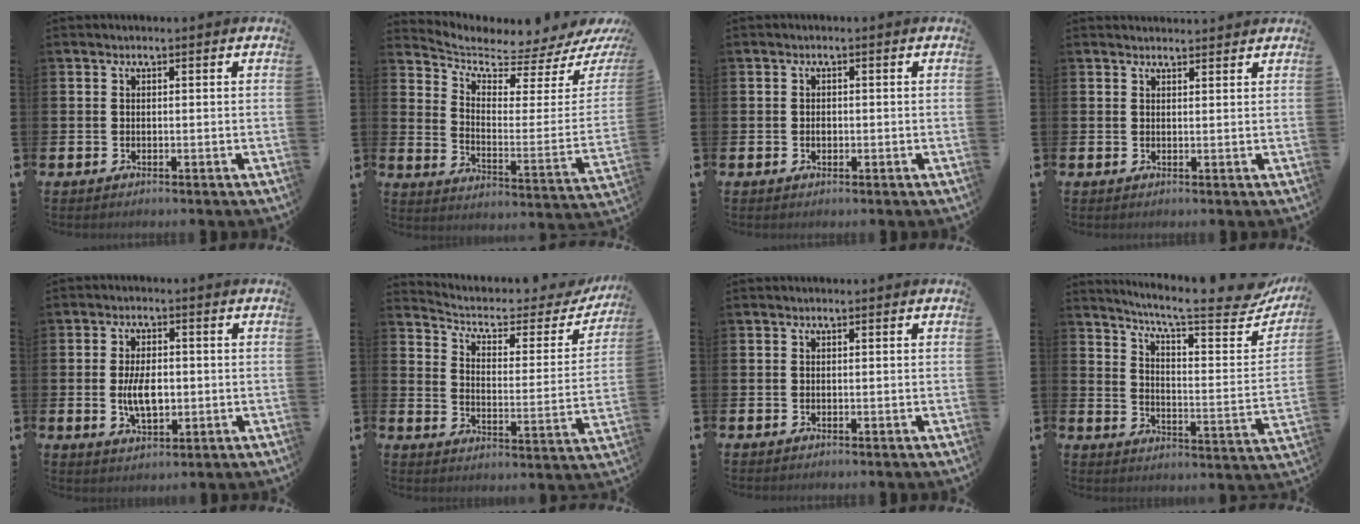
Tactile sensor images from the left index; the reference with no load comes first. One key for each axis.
{"total": 5.1, "fx": 4.8, "fy": 1.2, "fz": 1.3, "tx": -0.045, "ty": -0.060, "tz": 0.071}
{"total": 0.8, "fx": -0.1, "fy": 0.7, "fz": 0.5, "tx": -0.010, "ty": 0.004, "tz": -0.004}
{"total": 1.7, "fx": 1.7, "fy": 0.2, "fz": -0.1, "tx": 0.006, "ty": -0.008, "tz": 0.029}
{"total": 5.4, "fx": -0.3, "fy": 2.9, "fz": 4.6, "tx": -0.075, "ty": -0.004, "tz": -0.010}
{"total": 5.2, "fx": 4.4, "fy": 2.1, "fz": 1.9, "tx": -0.061, "ty": -0.032, "tz": 0.066}
{"total": 0.0}
{"total": 8.5, "fx": 7.0, "fy": 1.3, "fz": 4.8, "tx": -0.093, "ty": -0.055, "tz": 0.106}